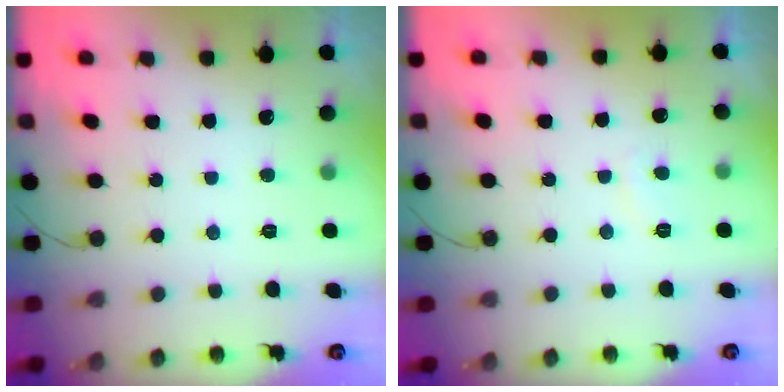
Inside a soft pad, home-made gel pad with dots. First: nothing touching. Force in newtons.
{"total": 2.0, "press": 1.9, "slide": 0.6}